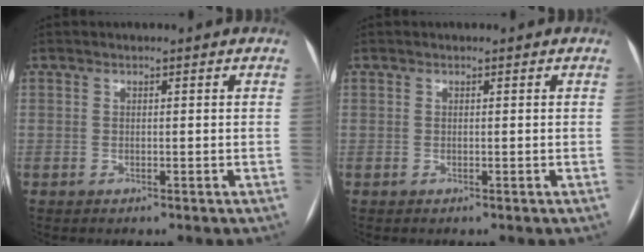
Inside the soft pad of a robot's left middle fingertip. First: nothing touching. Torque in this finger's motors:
{"motor_torque": [0.45, -0.46, 0.05, -0.02]}